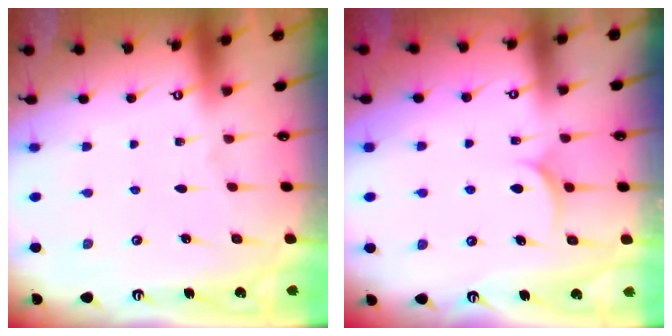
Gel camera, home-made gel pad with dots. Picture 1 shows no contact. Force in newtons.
{"total": 6.1, "press": 6.1, "slide": 0.3}